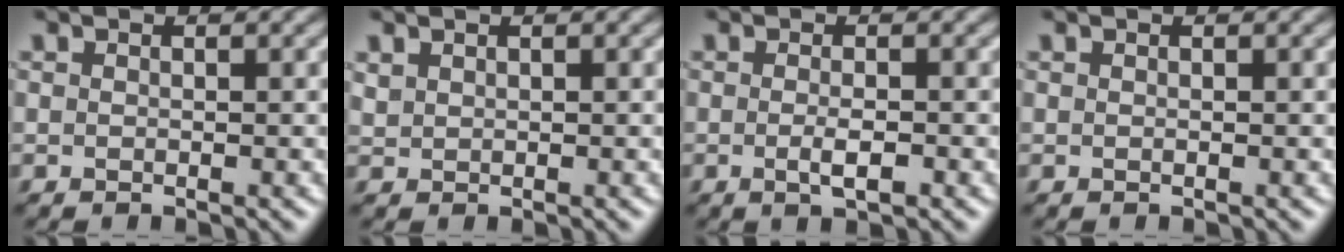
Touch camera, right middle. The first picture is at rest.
{"total": 0.8, "force": [0.7, 0.4, 0.2], "torque": [-0.007, -0.001, 0.019]}
{"total": 1.8, "force": [-0.5, 0.4, 1.7], "torque": [-0.031, -0.005, -0.010]}
{"total": 0.0}